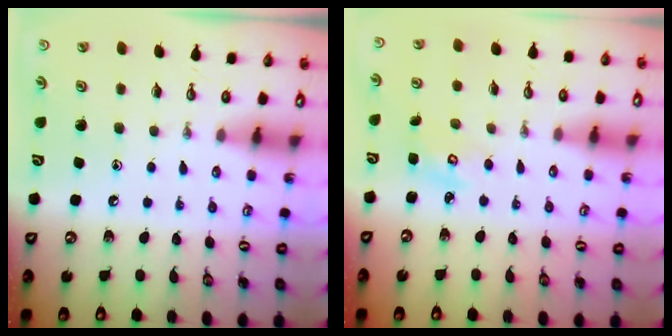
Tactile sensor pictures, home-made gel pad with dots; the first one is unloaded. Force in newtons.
{"total": 2.9, "press": 2.9, "slide": 0.3}